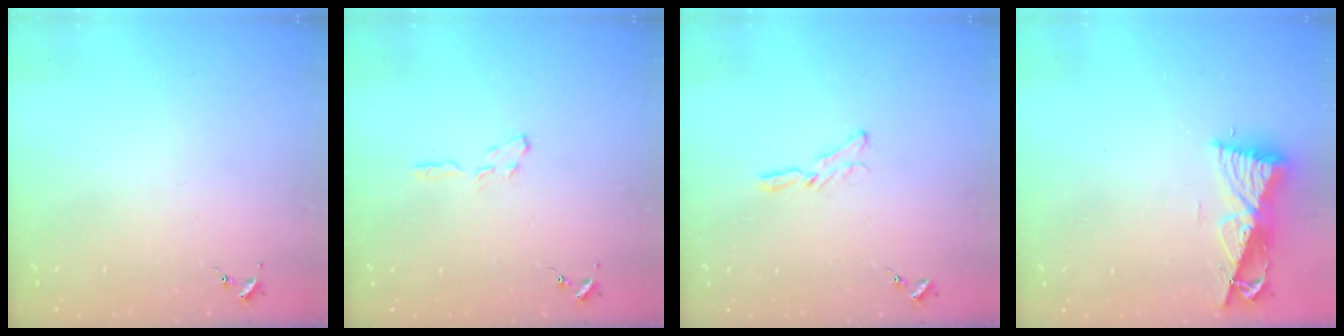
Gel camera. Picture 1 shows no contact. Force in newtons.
{"total": 4.5, "press": 4.5, "slide": 0.5}
{"total": 5.6, "press": 5.6, "slide": 0.5}
{"total": 8.5, "press": 8.4, "slide": 1.0}